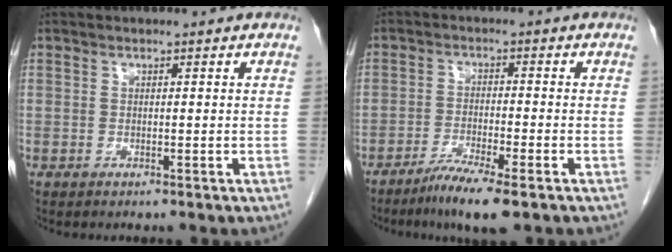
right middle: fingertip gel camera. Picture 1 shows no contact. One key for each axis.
{"total": 6.4, "fx": -4.4, "fy": 0.0, "fz": 4.6, "tx": -0.083, "ty": -0.016, "tz": -0.079}